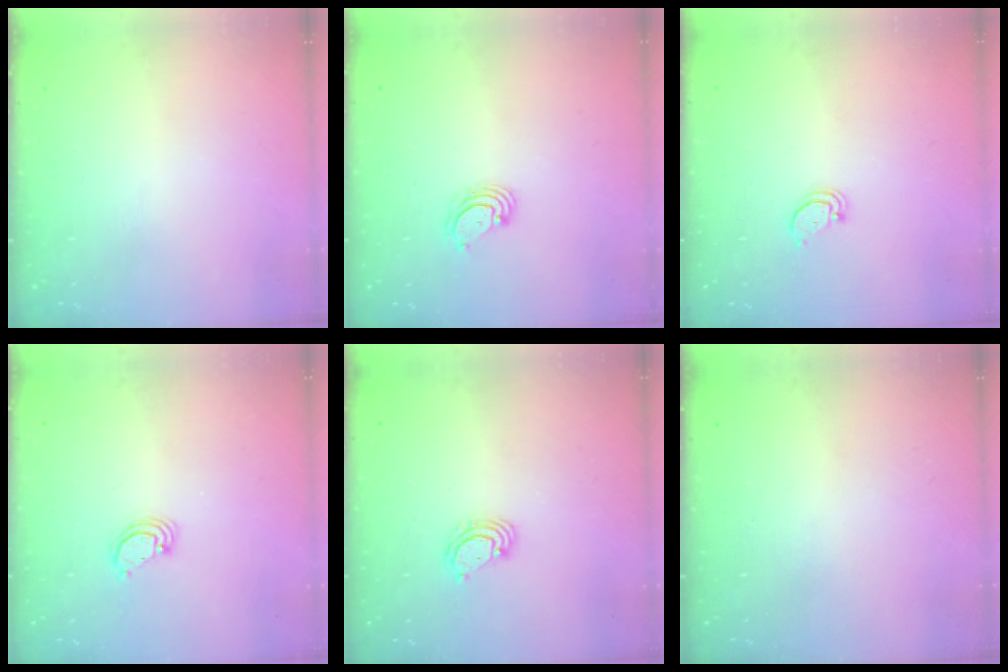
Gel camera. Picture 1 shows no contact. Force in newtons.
{"total": 3.0, "press": 3.0, "slide": 0.2}
{"total": 2.0, "press": 2.0, "slide": 0.2}
{"total": 2.6, "press": 2.6, "slide": 0.2}
{"total": 2.8, "press": 2.8, "slide": 0.3}
{"total": 0.0}